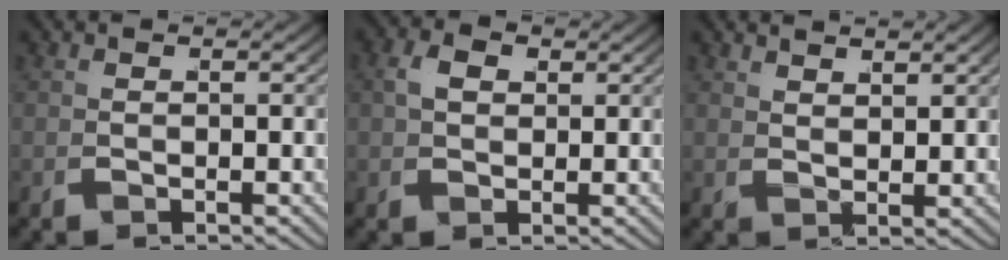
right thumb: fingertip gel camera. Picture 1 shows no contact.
{"total": 2.5, "force": [1.5, 1.2, 1.5], "torque": [-0.031, 0.000, 0.032]}
{"total": 2.5, "force": [2.4, -0.1, 0.5], "torque": [0.000, 0.004, 0.050]}